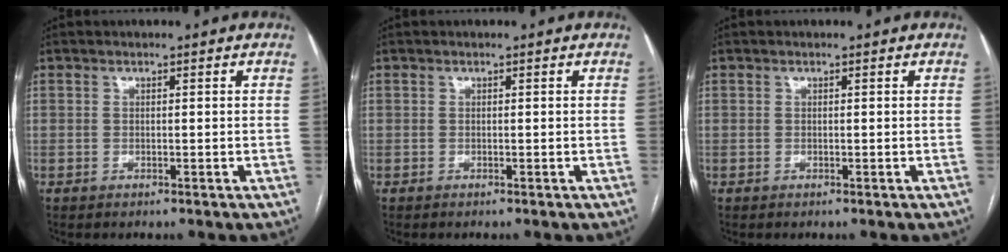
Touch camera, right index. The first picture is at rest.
{"total": 0.0}
{"total": 0.0}